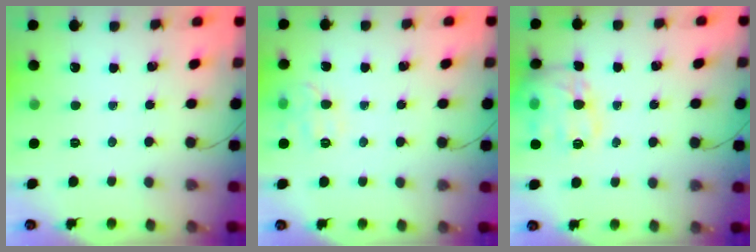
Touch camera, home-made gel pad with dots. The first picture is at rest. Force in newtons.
{"total": 9.3, "press": 9.3, "slide": 0.4}
{"total": 17.3, "press": 17.3, "slide": 1.4}